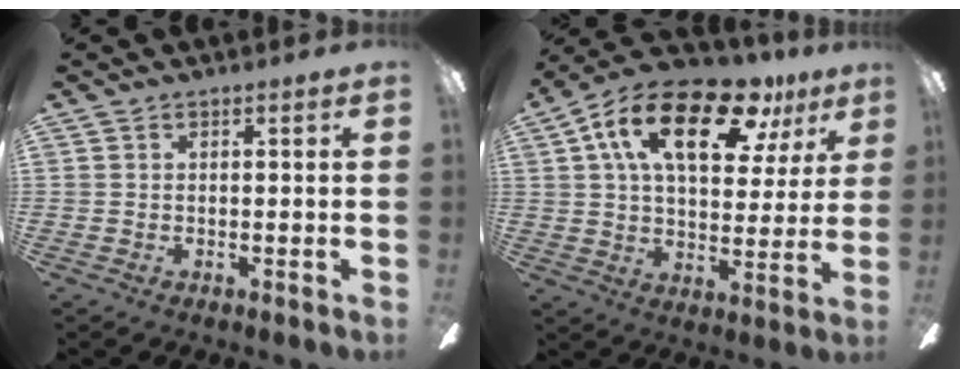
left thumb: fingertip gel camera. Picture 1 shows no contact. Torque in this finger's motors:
{"motor_torque": [0.50, 0.57, 1.66, -1.11, 0.50]}